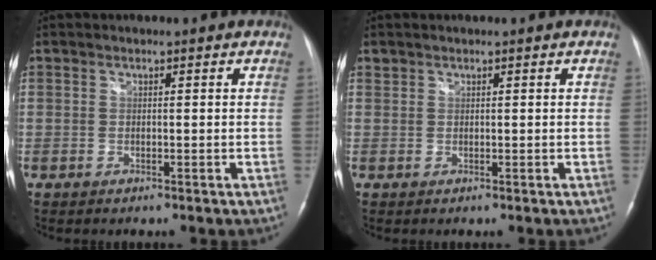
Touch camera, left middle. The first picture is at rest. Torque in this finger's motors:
{"motor_torque": [0.09, -0.06, 0.04, 0.01]}